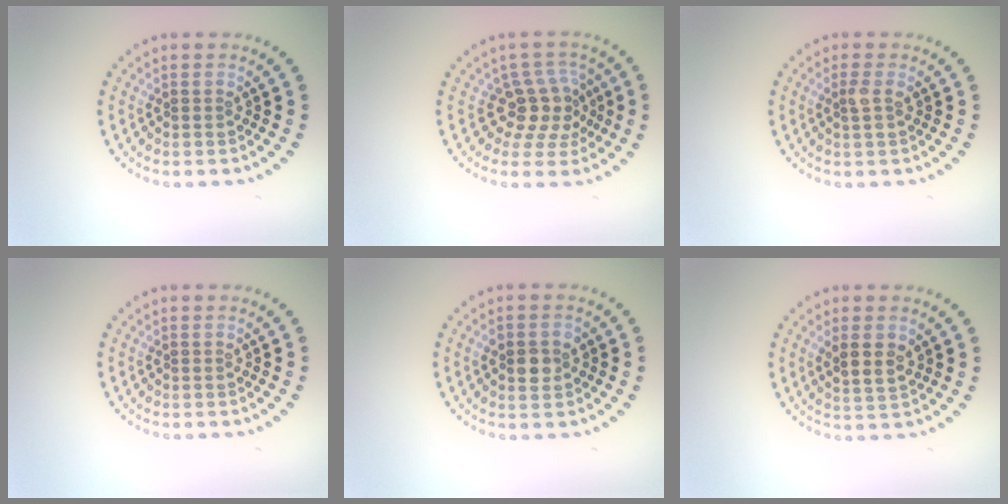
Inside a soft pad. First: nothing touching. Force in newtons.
{"total": 3.6, "press": 3.1, "slide": 1.9}
{"total": 1.2, "press": 1.1, "slide": 0.4}
{"total": 0.0}
{"total": 2.6, "press": 2.6, "slide": 0.2}
{"total": 2.4, "press": 2.2, "slide": 0.9}